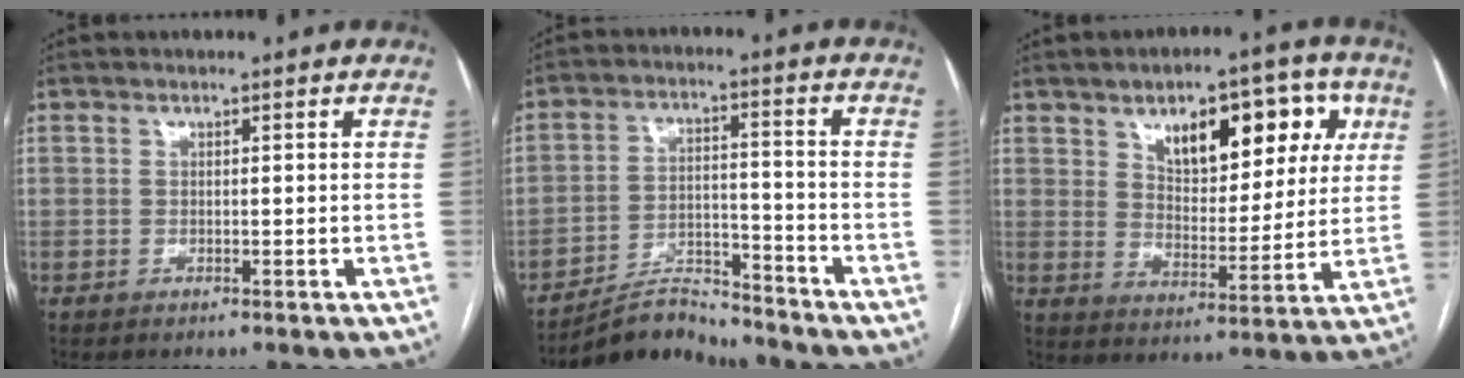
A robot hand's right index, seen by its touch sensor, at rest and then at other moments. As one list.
[{"total": 7.0, "force": [-6.9, 1.3, 0.2], "torque": [0.000, 0.015, -0.119]}, {"total": 13.7, "force": [6.3, 6.5, 10.3], "torque": [-0.130, 0.024, 0.097]}]